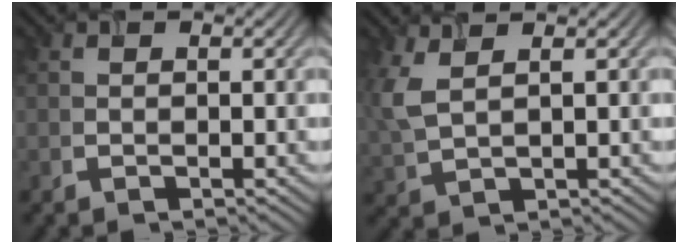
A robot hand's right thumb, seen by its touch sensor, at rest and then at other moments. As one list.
[{"total": 4.6, "force": [1.9, 2.0, 3.7], "torque": [-0.110, 0.007, 0.041]}]